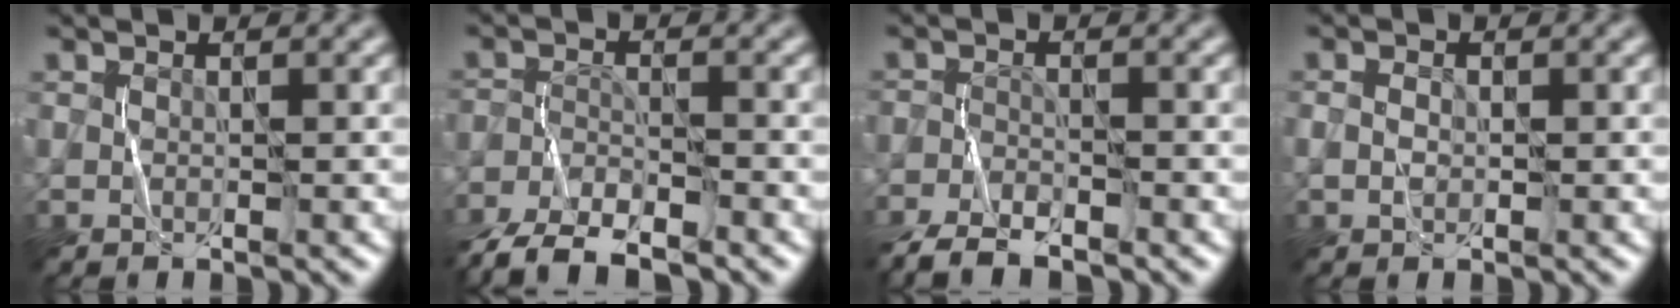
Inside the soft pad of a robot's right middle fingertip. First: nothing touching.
{"total": 6.1, "force": [-5.4, 1.3, 2.5], "torque": [-0.043, -0.012, -0.109]}
{"total": 4.8, "force": [-4.2, 1.2, 2.0], "torque": [-0.035, -0.017, -0.085]}
{"total": 0.7, "force": [-0.2, 0.5, 0.4], "torque": [-0.007, 0.001, -0.005]}